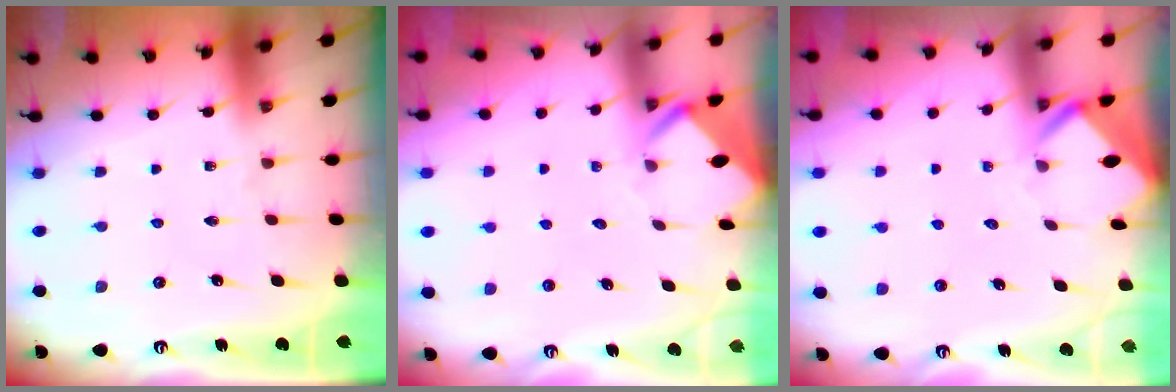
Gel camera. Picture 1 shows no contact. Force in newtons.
{"total": 3.5, "press": 3.5, "slide": 0.3}
{"total": 2.7, "press": 2.7, "slide": 0.2}